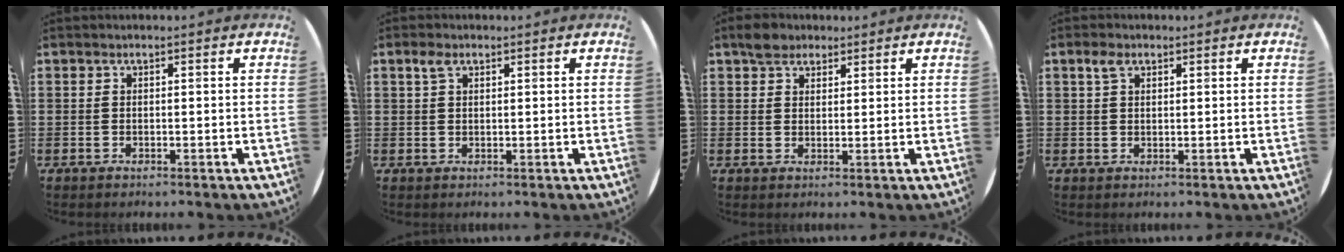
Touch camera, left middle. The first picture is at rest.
{"total": 1.9, "force": [1.2, 1.1, 1.0], "torque": [-0.015, 0.003, 0.020]}
{"total": 3.0, "force": [2.5, 1.5, 0.6], "torque": [-0.001, 0.003, 0.045]}
{"total": 2.2, "force": [1.4, 1.3, 1.1], "torque": [-0.017, 0.003, 0.024]}